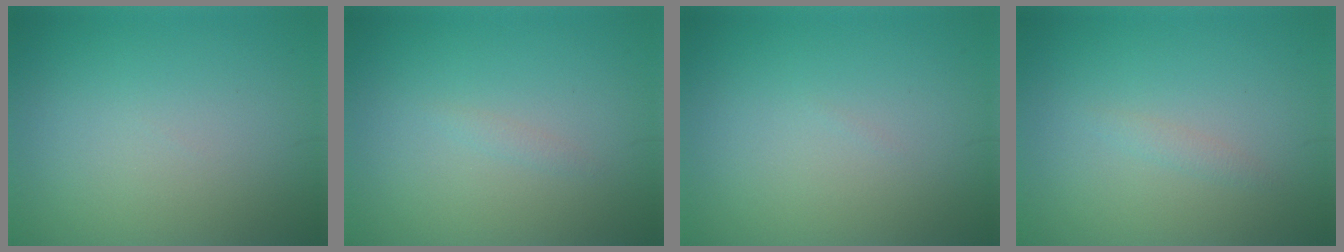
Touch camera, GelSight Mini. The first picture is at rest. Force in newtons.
{"total": 0.6, "press": 0.6, "slide": 0.0}
{"total": 0.0}
{"total": 0.8, "press": 0.8, "slide": 0.0}